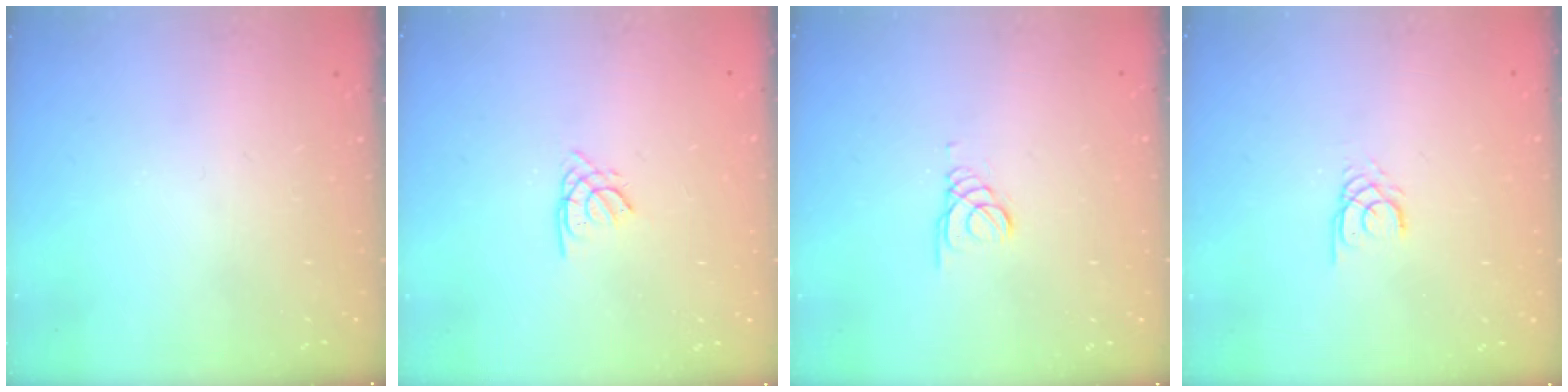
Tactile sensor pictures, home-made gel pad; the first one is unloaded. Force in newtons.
{"total": 1.1, "press": 1.1, "slide": 0.3}
{"total": 1.0, "press": 1.0, "slide": 0.1}
{"total": 2.2, "press": 2.2, "slide": 0.2}